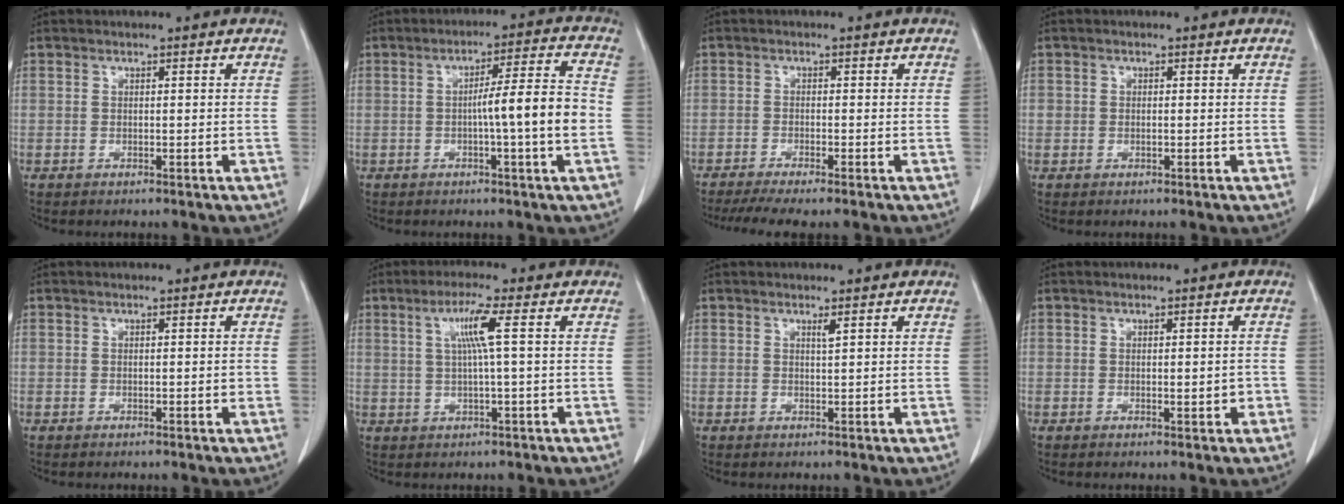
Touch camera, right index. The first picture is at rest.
{"total": 9.0, "force": [-1.4, -0.7, 8.9], "torque": [-0.136, 0.010, -0.025]}
{"total": 6.5, "force": [-5.2, 0.3, 3.8], "torque": [-0.056, -0.008, -0.083]}
{"total": 1.0, "force": [0.0, 0.8, 0.6], "torque": [-0.011, 0.006, 0.001]}
{"total": 0.7, "force": [-0.1, 0.2, 0.6], "torque": [-0.010, 0.001, 0.000]}
{"total": 5.1, "force": [1.3, -0.9, 4.9], "torque": [-0.094, 0.006, 0.026]}
{"total": 0.8, "force": [0.5, -0.1, 0.6], "torque": [-0.015, -0.005, 0.010]}
{"total": 1.7, "force": [-0.3, 0.7, 1.5], "torque": [-0.020, 0.000, 0.000]}